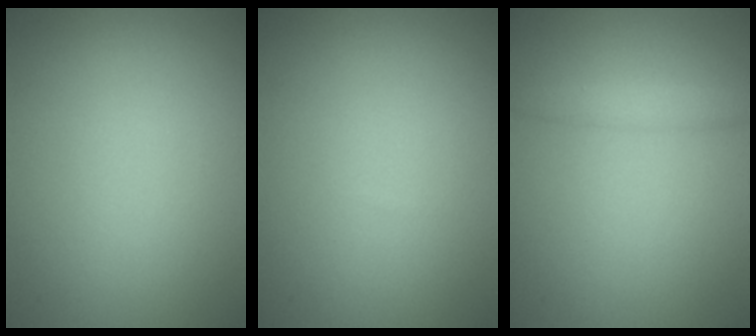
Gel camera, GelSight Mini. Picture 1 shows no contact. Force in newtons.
{"total": 0.0}
{"total": 1.6, "press": 1.6, "slide": 0.0}